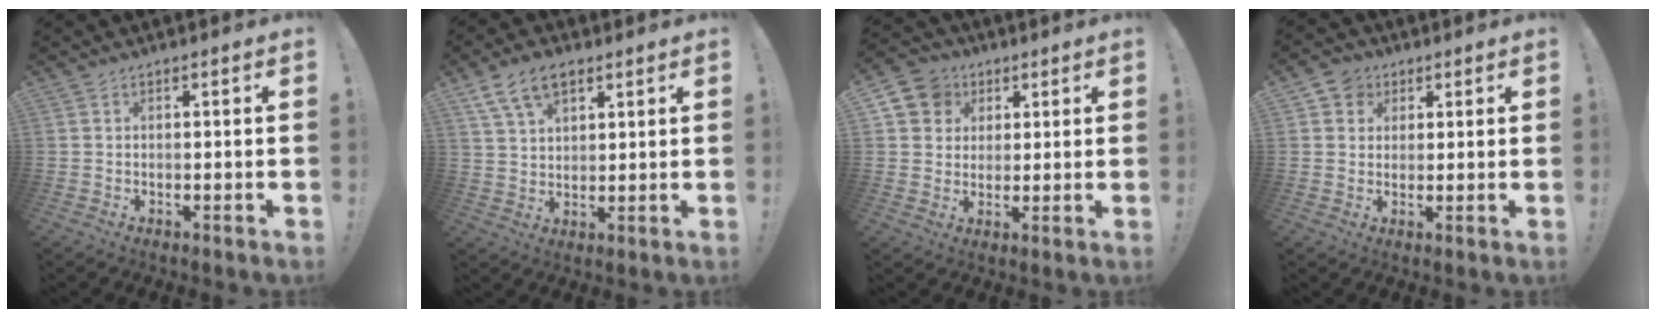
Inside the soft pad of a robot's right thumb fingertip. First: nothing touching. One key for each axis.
{"total": 9.8, "fx": 5.5, "fy": 5.6, "fz": 5.8, "tx": -0.100, "ty": -0.010, "tz": 0.107}
{"total": 9.5, "fx": 3.6, "fy": 8.3, "fz": 2.8, "tx": -0.045, "ty": -0.010, "tz": 0.075}
{"total": 5.5, "fx": 2.5, "fy": 4.7, "fz": 1.3, "tx": -0.016, "ty": -0.011, "tz": 0.046}